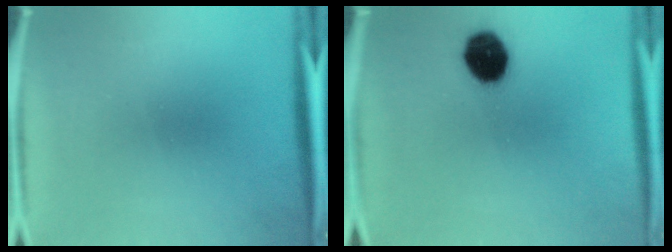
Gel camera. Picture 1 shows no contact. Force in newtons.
{"total": 11.9}